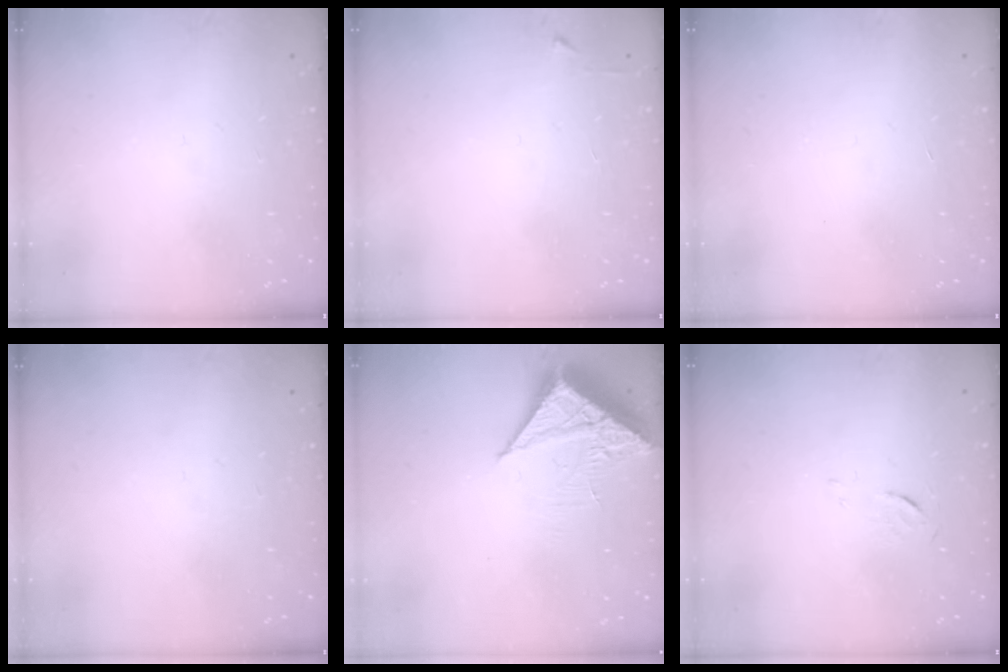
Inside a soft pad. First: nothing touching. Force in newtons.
{"total": 2.4, "press": 2.4, "slide": 0.3}
{"total": 1.7, "press": 1.7, "slide": 0.1}
{"total": 0.0}
{"total": 7.7, "press": 7.7, "slide": 0.5}
{"total": 3.3, "press": 3.3, "slide": 0.4}